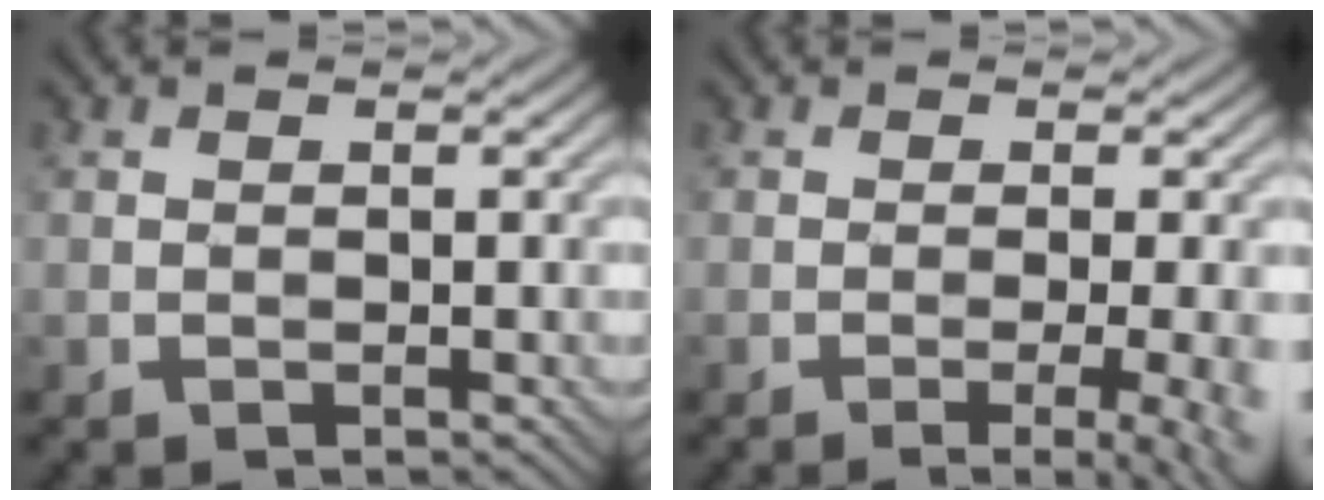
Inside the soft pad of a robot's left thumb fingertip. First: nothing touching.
{"total": 6.7, "force": [-1.8, 1.9, 6.2], "torque": [-0.075, -0.001, -0.016]}